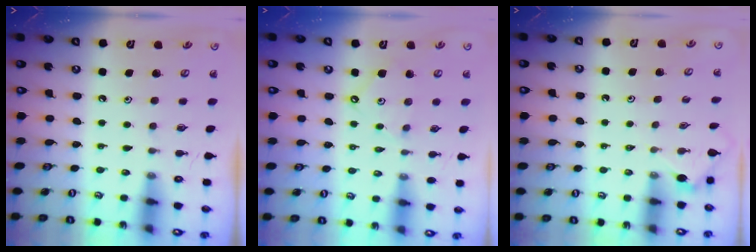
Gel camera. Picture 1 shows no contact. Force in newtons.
{"total": 6.2, "press": 6.2, "slide": 0.8}
{"total": 1.1, "press": 1.1, "slide": 0.3}